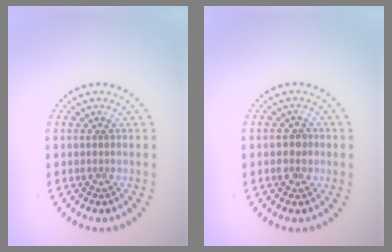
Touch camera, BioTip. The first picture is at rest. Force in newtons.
{"total": 1.6, "press": 1.6, "slide": 0.2}